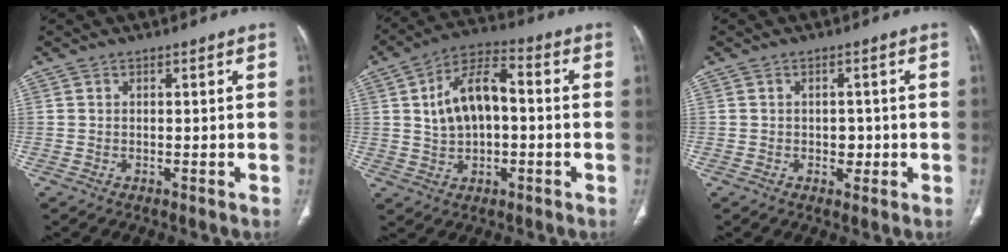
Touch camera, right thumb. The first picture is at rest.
{"total": 11.8, "force": [0.8, 6.7, 9.7], "torque": [-0.164, 0.025, 0.008]}
{"total": 2.3, "force": [-0.5, 1.8, 1.4], "torque": [-0.004, 0.002, -0.006]}